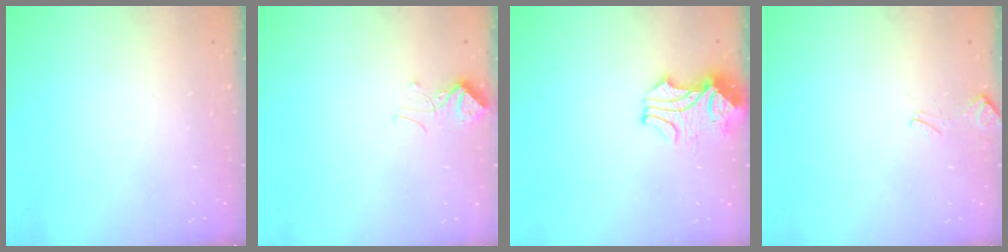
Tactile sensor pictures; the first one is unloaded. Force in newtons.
{"total": 1.4, "press": 1.1, "slide": 0.8}
{"total": 2.4, "press": 2.1, "slide": 1.0}
{"total": 1.7, "press": 1.6, "slide": 0.5}